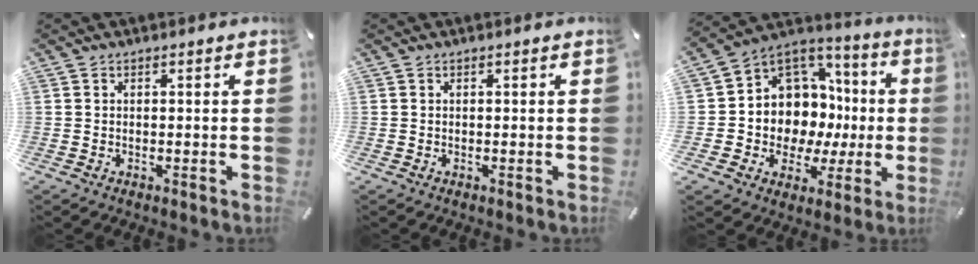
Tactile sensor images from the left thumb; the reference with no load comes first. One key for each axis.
{"total": 0.0}
{"total": 9.7, "fx": 1.1, "fy": 9.5, "fz": 1.6, "tx": -0.022, "ty": -0.054, "tz": 0.038}